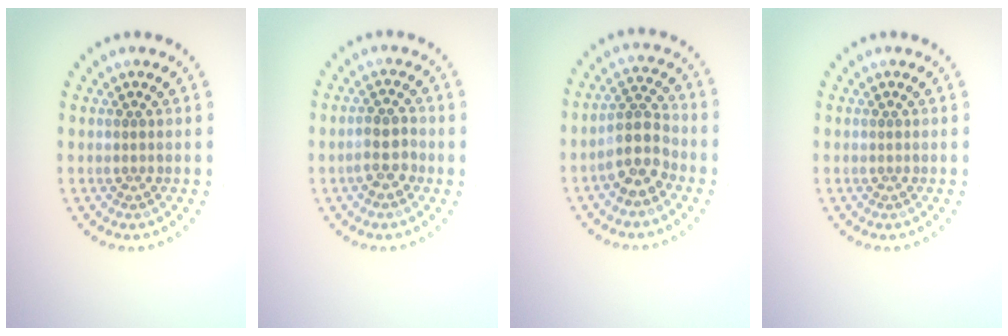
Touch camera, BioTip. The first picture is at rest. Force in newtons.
{"total": 2.3, "press": 2.2, "slide": 0.7}
{"total": 4.0, "press": 3.7, "slide": 1.5}
{"total": 0.0}